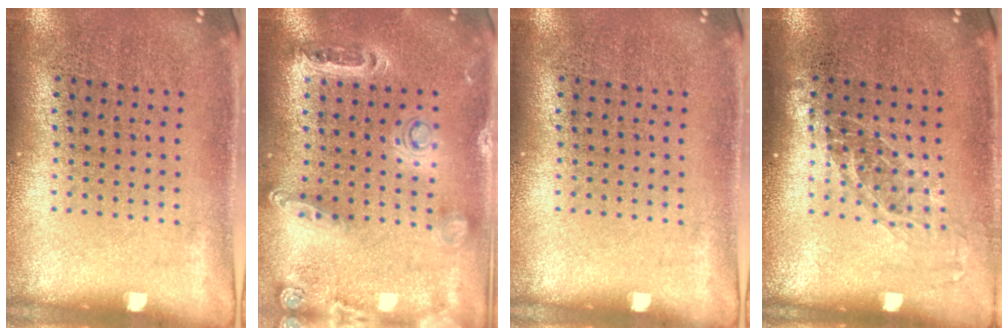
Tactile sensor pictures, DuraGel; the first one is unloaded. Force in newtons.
{"total": 1.4, "press": 1.4, "slide": 0.3}
{"total": 0.0}
{"total": 1.1, "press": 1.0, "slide": 0.6}